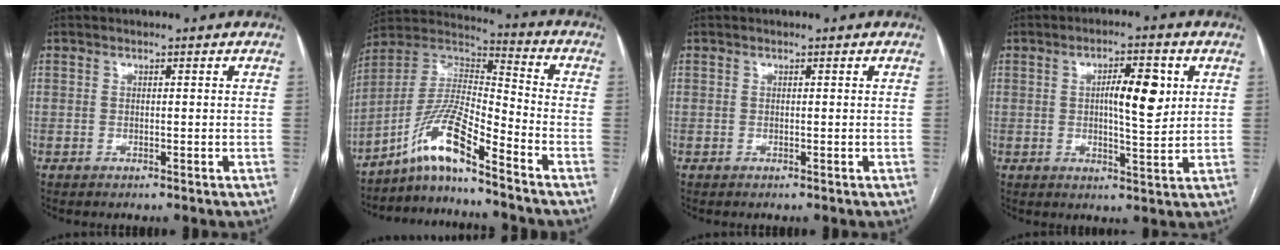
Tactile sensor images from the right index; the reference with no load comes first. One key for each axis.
{"total": 11.3, "fx": -8.2, "fy": 0.4, "fz": 7.7, "tx": -0.159, "ty": 0.016, "tz": -0.154}
{"total": 0.0}
{"total": 7.3, "fx": 1.6, "fy": 1.7, "fz": 6.9, "tx": -0.108, "ty": 0.005, "tz": 0.026}